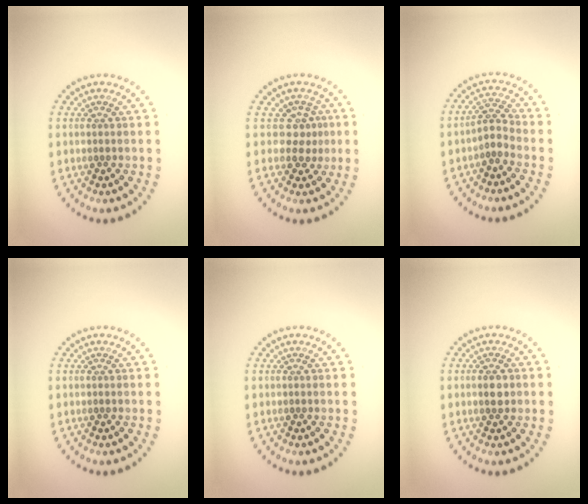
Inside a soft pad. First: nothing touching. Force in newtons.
{"total": 2.1, "press": 1.4, "slide": 1.6}
{"total": 2.0, "press": 1.6, "slide": 1.2}
{"total": 0.0}
{"total": 0.0}
{"total": 1.5, "press": 1.5, "slide": 0.3}